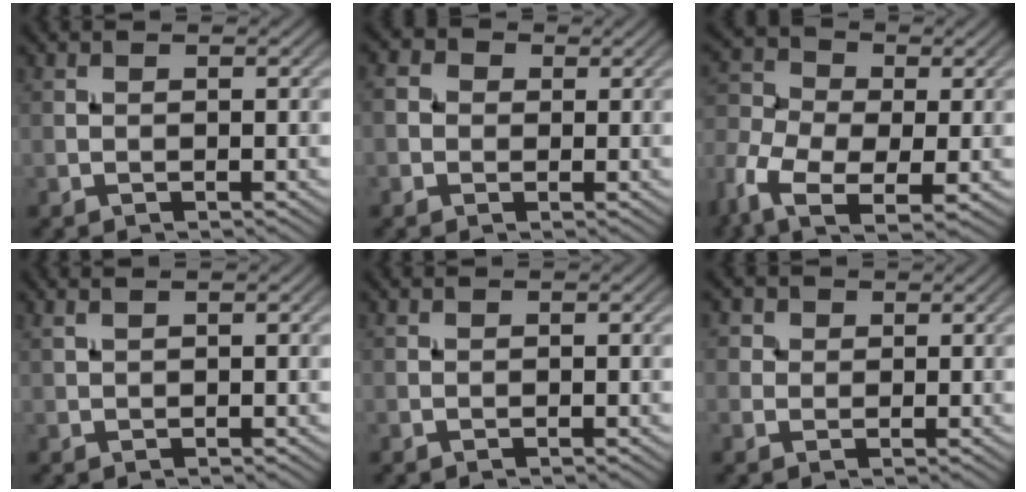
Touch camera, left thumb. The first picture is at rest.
{"total": 2.6, "force": [0.1, 2.4, 1.0], "torque": [-0.031, 0.004, -0.004]}
{"total": 10.9, "force": [-4.4, 6.1, 7.9], "torque": [-0.202, -0.015, -0.093]}
{"total": 1.0, "force": [0.8, 0.1, 0.6], "torque": [-0.019, 0.007, 0.016]}
{"total": 0.0}
{"total": 2.6, "force": [1.3, 2.1, 0.8], "torque": [-0.024, -0.002, 0.017]}